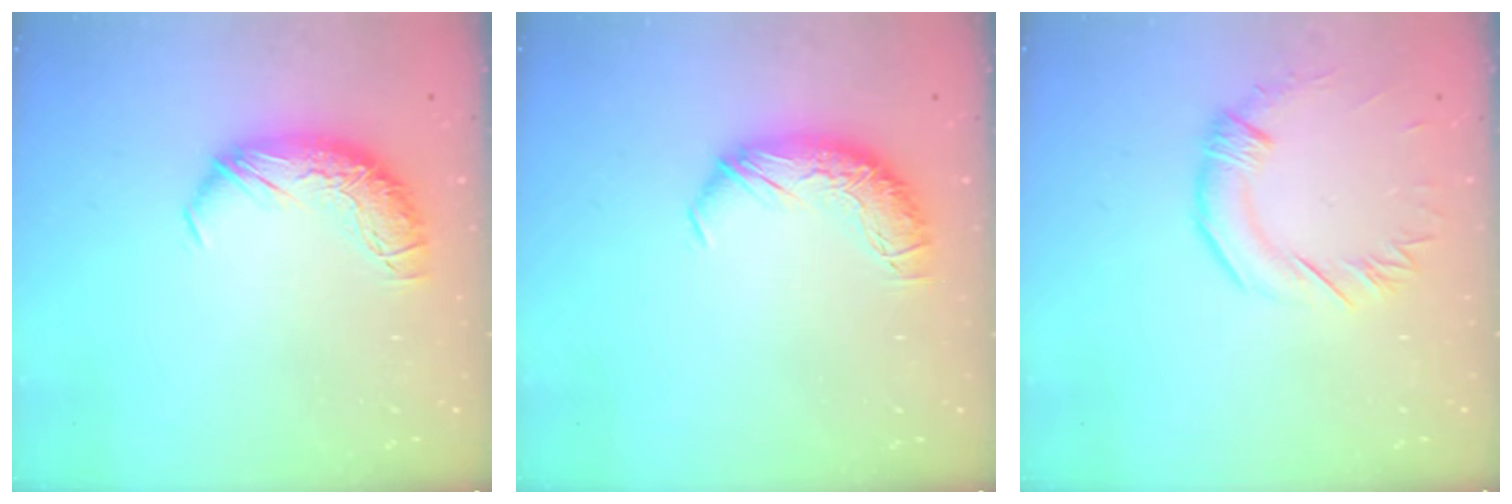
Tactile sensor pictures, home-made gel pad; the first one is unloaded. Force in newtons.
{"total": 0.0}
{"total": 0.8, "press": 0.7, "slide": 0.4}